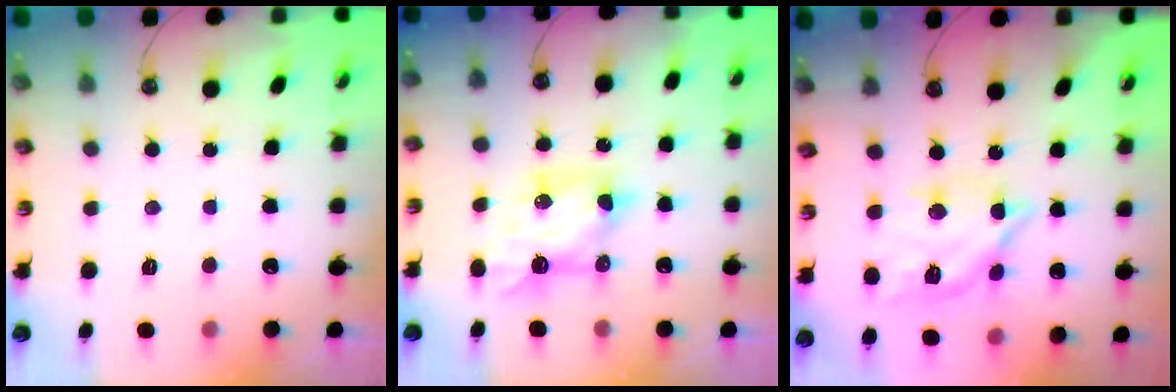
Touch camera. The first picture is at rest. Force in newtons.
{"total": 7.1, "press": 7.1, "slide": 0.8}
{"total": 13.4, "press": 13.3, "slide": 1.3}